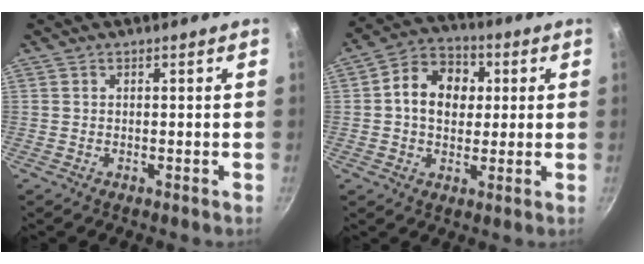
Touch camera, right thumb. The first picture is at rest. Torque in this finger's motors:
{"motor_torque": [-0.25, 0.63, 0.08, 0.13, 0.07]}